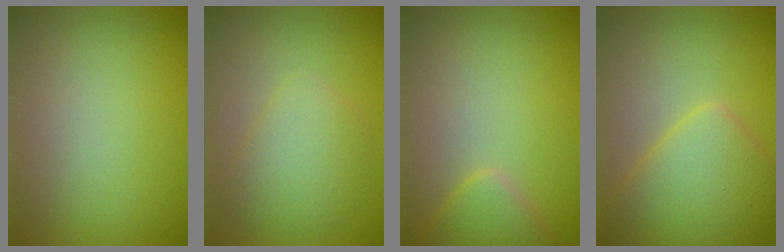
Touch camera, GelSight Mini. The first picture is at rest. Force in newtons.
{"total": 3.4, "press": 3.4, "slide": 0.0}
{"total": 2.3, "press": 2.3, "slide": 0.2}
{"total": 5.6, "press": 5.6, "slide": 0.3}